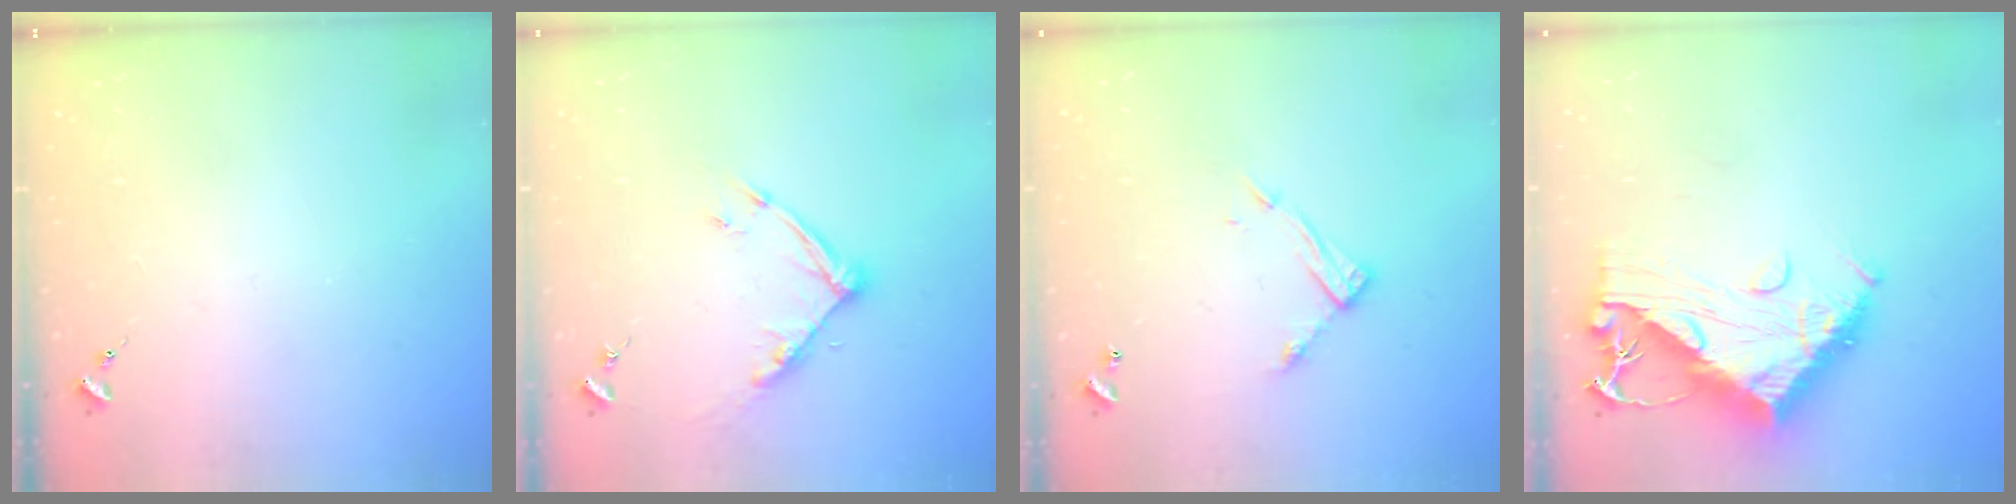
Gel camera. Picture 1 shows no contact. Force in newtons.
{"total": 10.3, "press": 10.2, "slide": 0.9}
{"total": 10.0, "press": 9.9, "slide": 0.5}
{"total": 14.5, "press": 14.4, "slide": 1.6}